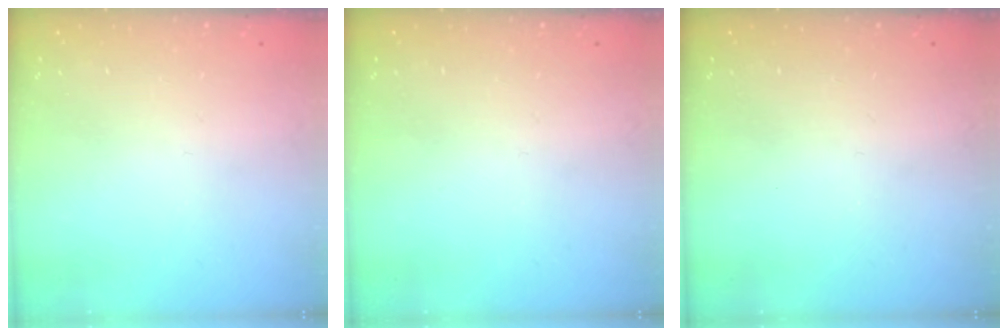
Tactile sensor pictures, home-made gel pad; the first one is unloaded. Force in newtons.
{"total": 0.0}
{"total": 0.0}